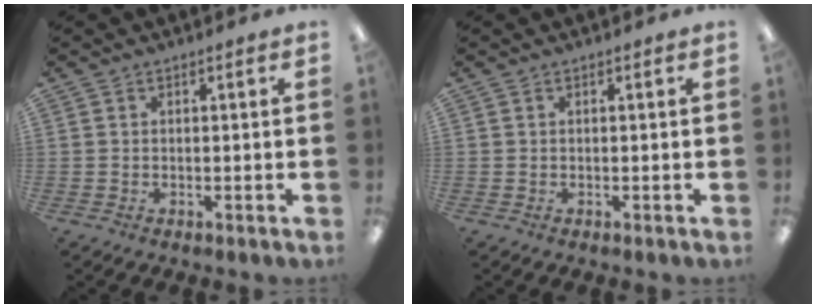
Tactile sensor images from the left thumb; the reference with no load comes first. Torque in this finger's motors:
{"motor_torque": [-0.17, 0.02, 0.25, 0.40, 0.00]}